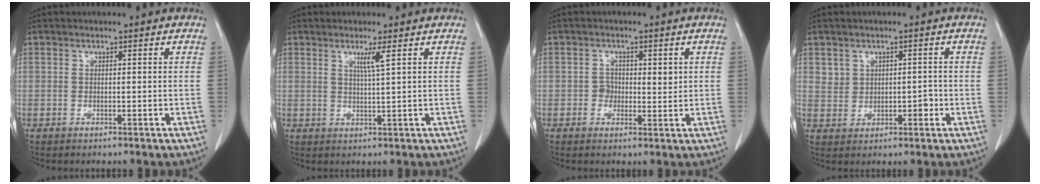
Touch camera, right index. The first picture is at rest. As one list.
[{"total": 2.5, "force": [1.2, -0.5, 2.1], "torque": [-0.040, -0.006, 0.024]}, {"total": 3.0, "force": [0.4, 2.3, 1.9], "torque": [-0.021, 0.003, 0.004]}, {"total": 3.4, "force": [0.5, 2.8, 1.7], "torque": [-0.020, 0.009, 0.016]}]